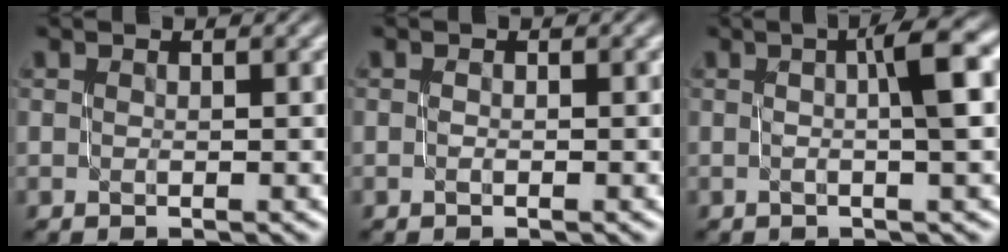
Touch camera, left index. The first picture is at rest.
{"total": 0.0}
{"total": 4.9, "force": [0.6, 0.8, 4.9], "torque": [-0.065, 0.013, 0.005]}